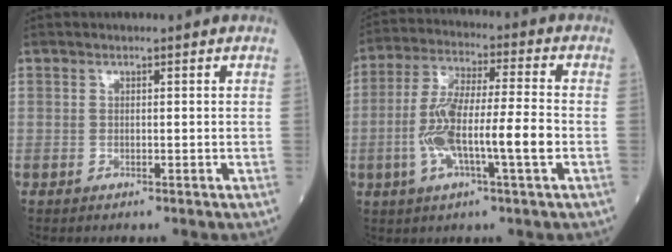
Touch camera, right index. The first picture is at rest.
{"total": 12.3, "force": [-2.9, 1.3, 11.9], "torque": [-0.231, 0.009, -0.056]}